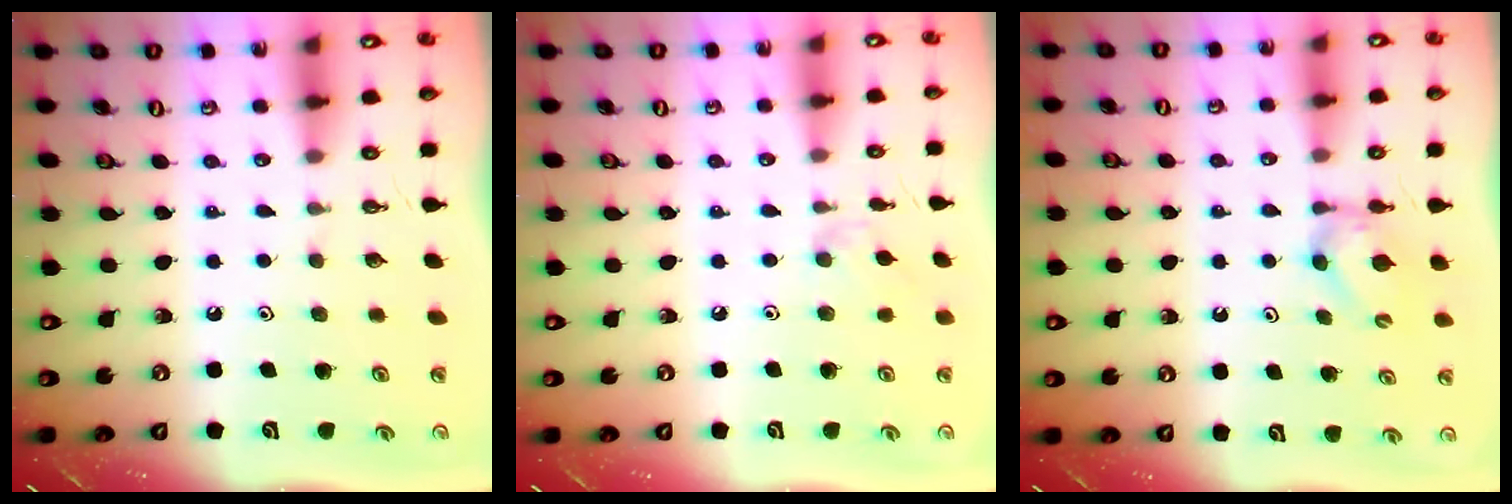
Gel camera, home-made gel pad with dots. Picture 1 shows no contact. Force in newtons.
{"total": 5.9, "press": 5.9, "slide": 0.6}
{"total": 4.7, "press": 4.7, "slide": 0.6}